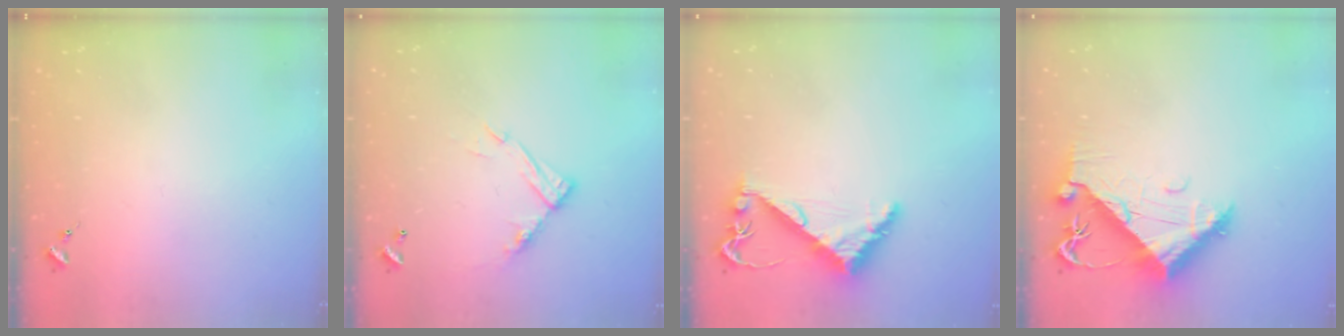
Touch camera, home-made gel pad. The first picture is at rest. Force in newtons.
{"total": 11.5, "press": 11.4, "slide": 0.8}
{"total": 7.9, "press": 7.9, "slide": 0.8}
{"total": 9.1, "press": 9.1, "slide": 1.1}